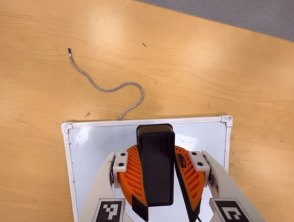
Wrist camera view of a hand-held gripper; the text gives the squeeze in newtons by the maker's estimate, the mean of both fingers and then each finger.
{"total": 9.7, "left": 9.5, "right": 9.9}